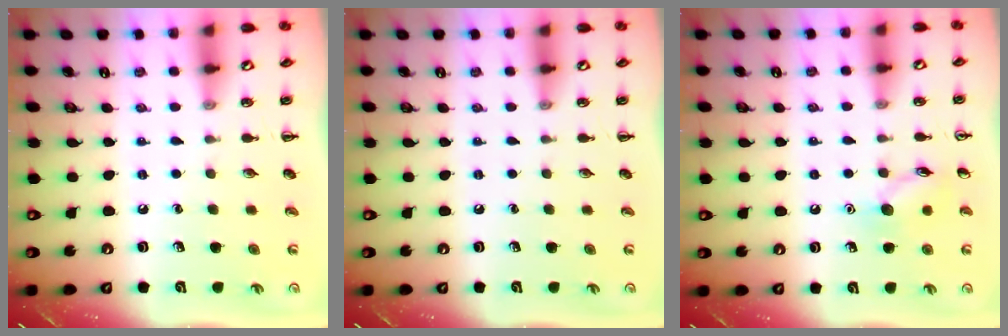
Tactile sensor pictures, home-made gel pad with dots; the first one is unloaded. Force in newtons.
{"total": 0.0}
{"total": 8.1, "press": 8.1, "slide": 0.7}